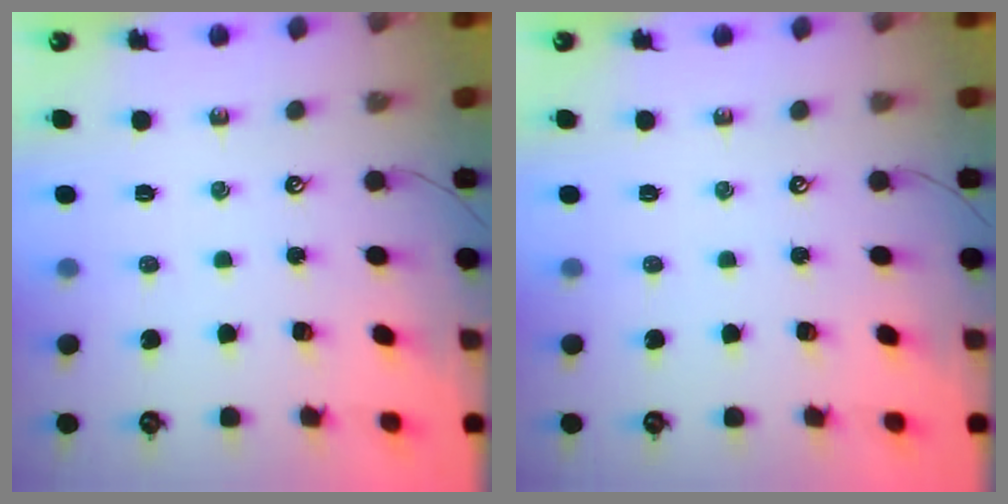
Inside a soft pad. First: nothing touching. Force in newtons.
{"total": 0.0}